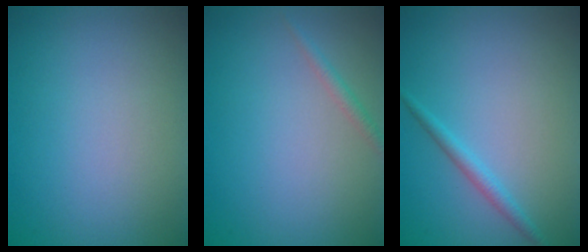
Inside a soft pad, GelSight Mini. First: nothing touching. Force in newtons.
{"total": 1.0, "press": 1.0, "slide": 0.0}
{"total": 1.4, "press": 1.4, "slide": 0.0}